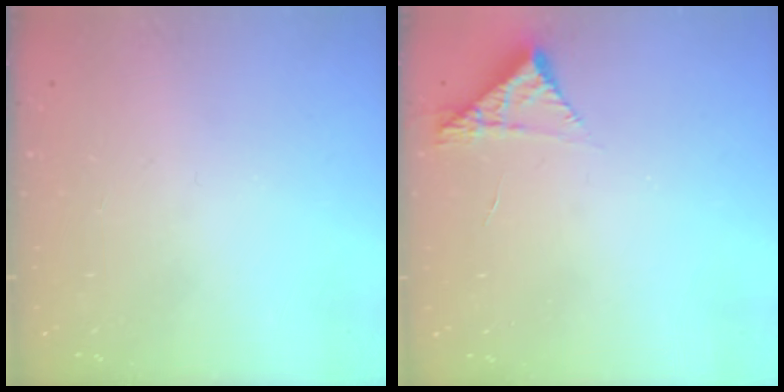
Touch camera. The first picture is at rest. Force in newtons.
{"total": 4.3, "press": 4.3, "slide": 0.3}